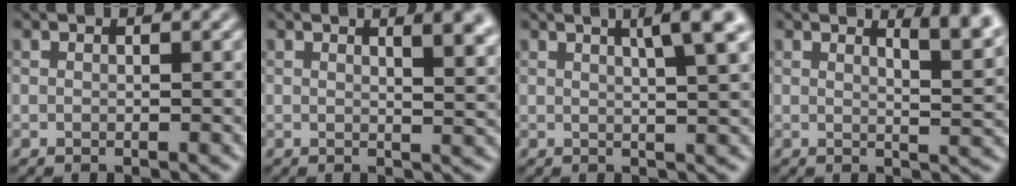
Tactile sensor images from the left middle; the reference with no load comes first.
{"total": 4.9, "force": [2.3, 2.0, 3.8], "torque": [-0.018, 0.010, 0.025]}
{"total": 4.7, "force": [2.1, 0.9, 4.1], "torque": [-0.047, 0.011, 0.026]}
{"total": 4.4, "force": [2.8, 1.2, 3.1], "torque": [-0.029, 0.002, 0.038]}